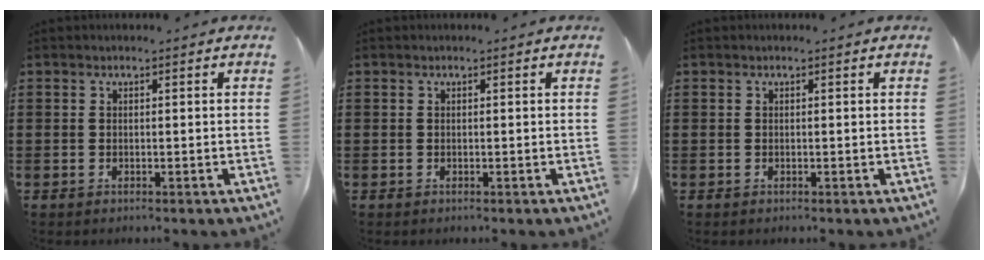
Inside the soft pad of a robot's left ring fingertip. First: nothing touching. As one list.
[{"total": 0.0}, {"total": 0.0}]